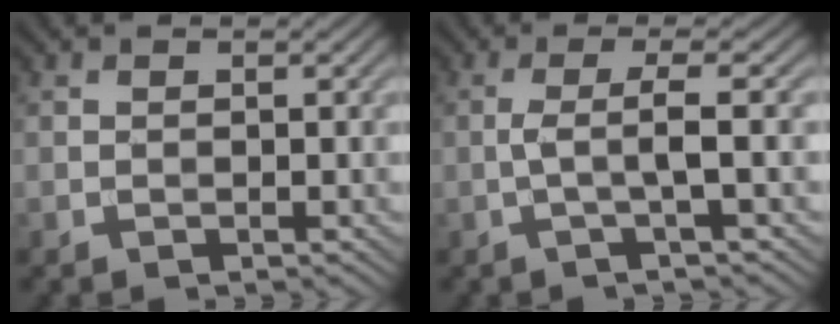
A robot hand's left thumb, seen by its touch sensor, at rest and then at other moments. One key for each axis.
{"total": 3.5, "fx": -0.4, "fy": 0.3, "fz": 3.4, "tx": -0.058, "ty": 0.013, "tz": -0.025}